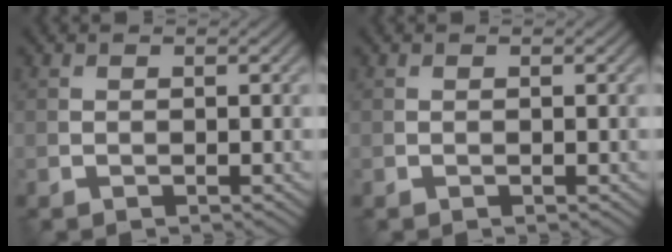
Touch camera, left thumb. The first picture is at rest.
{"total": 0.0}